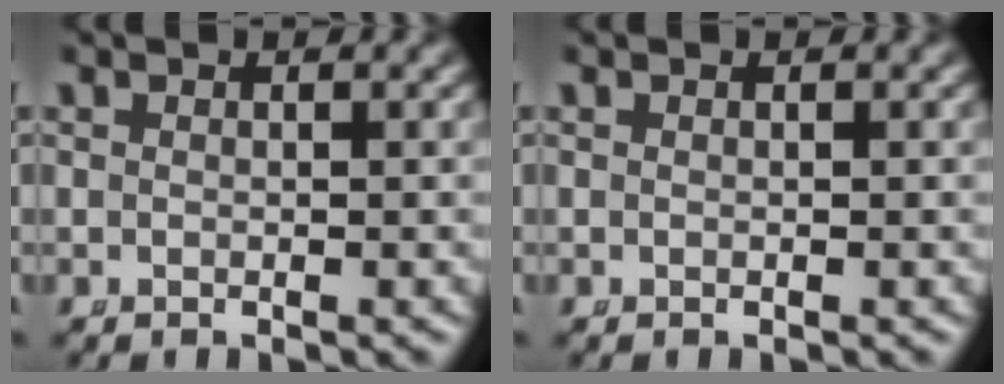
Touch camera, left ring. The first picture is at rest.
{"total": 0.0}